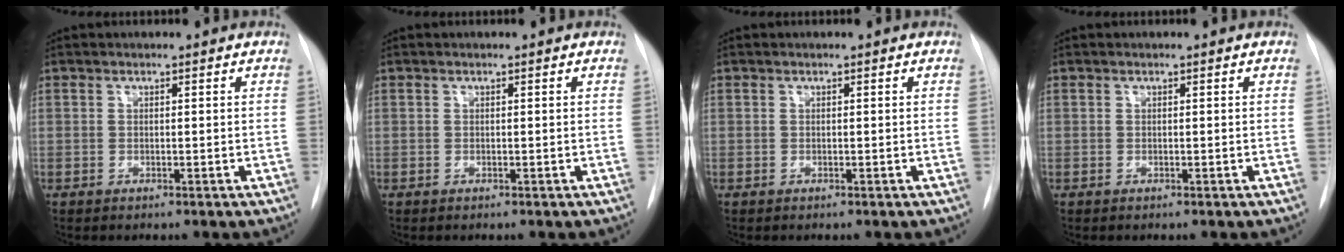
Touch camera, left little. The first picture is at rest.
{"total": 0.0}
{"total": 0.0}
{"total": 0.0}